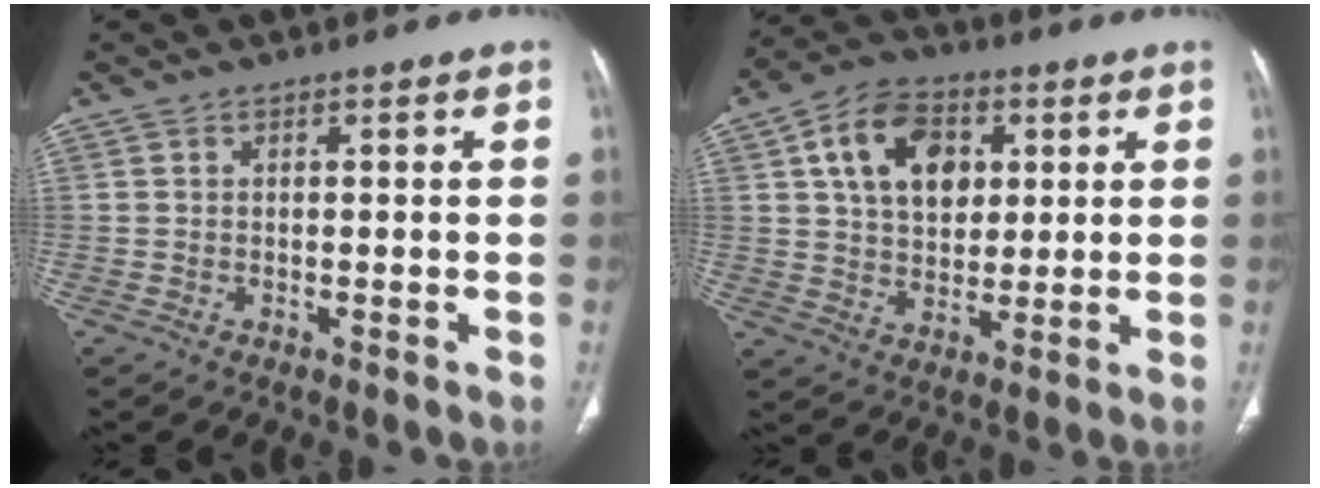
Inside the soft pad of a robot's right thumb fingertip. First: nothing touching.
{"total": 13.9, "force": [4.3, 9.7, 9.1], "torque": [-0.119, 0.000, 0.071]}